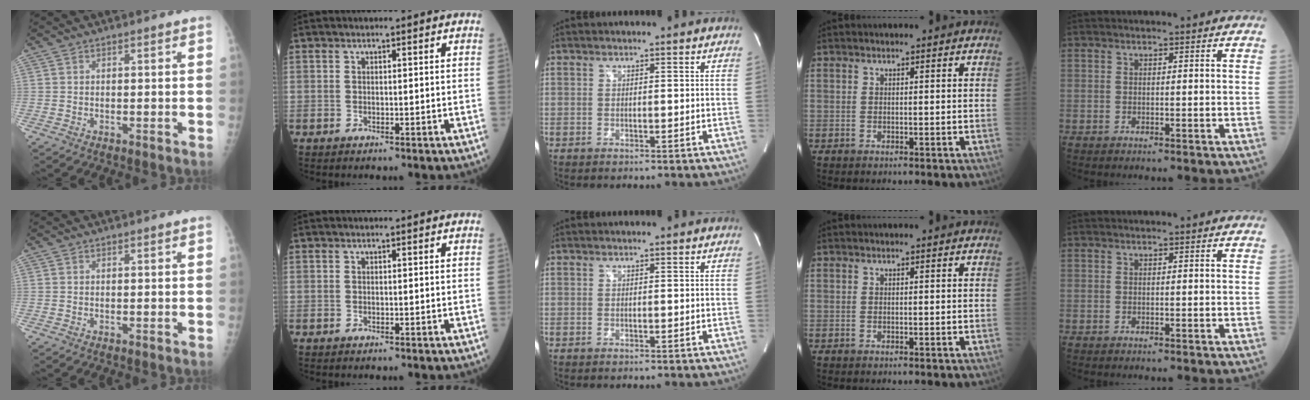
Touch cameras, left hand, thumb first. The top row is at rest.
{}